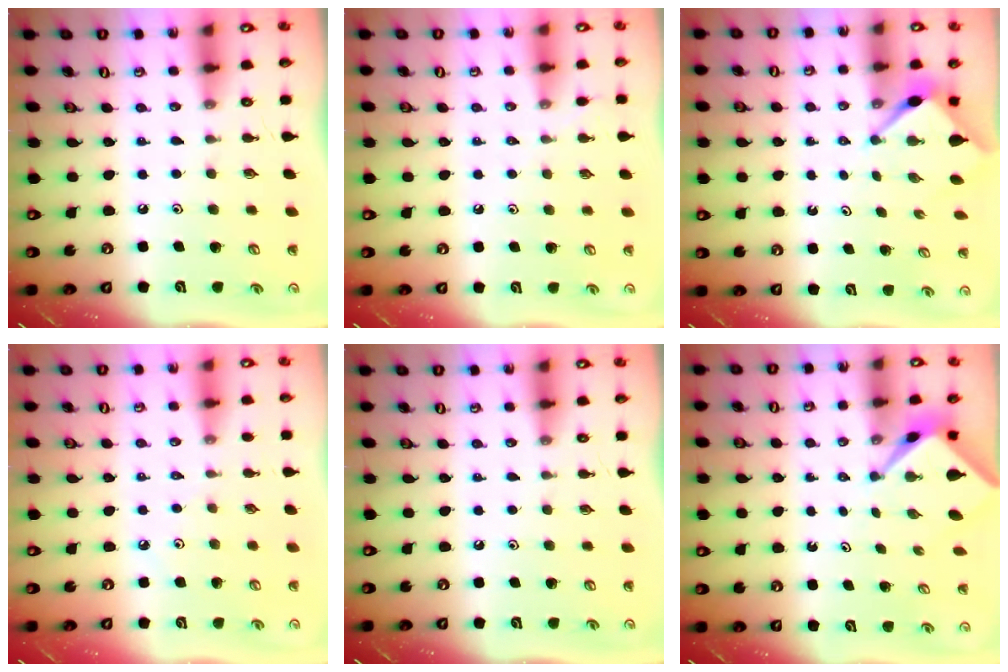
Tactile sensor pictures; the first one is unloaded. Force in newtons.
{"total": 2.1, "press": 2.1, "slide": 0.4}
{"total": 2.9, "press": 2.8, "slide": 0.3}
{"total": 2.6, "press": 2.6, "slide": 0.5}
{"total": 0.0}
{"total": 2.3, "press": 2.3, "slide": 0.3}